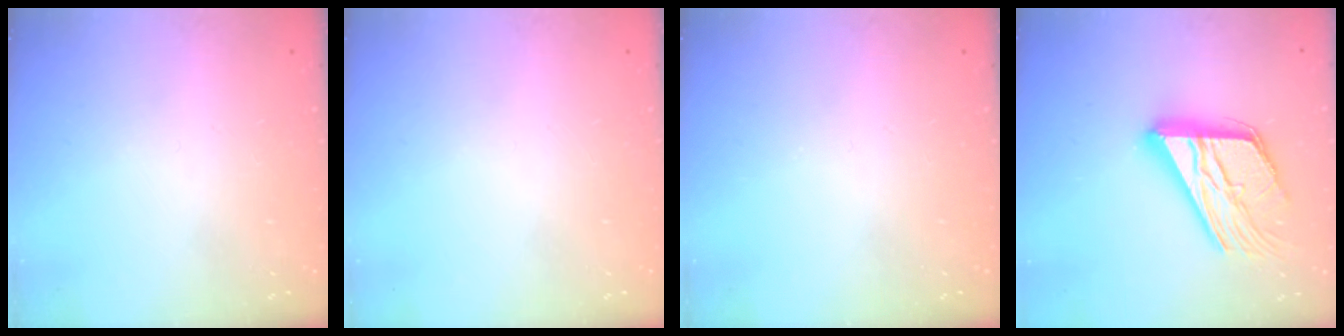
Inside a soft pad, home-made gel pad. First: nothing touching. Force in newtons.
{"total": 0.0}
{"total": 0.0}
{"total": 21.7, "press": 21.7, "slide": 1.5}